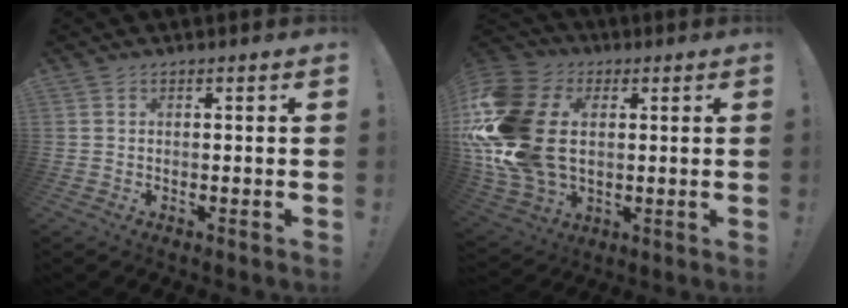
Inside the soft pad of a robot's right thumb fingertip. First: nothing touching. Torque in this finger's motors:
{"motor_torque": [2.51, 2.50, 1.76, -1.01, 1.05]}